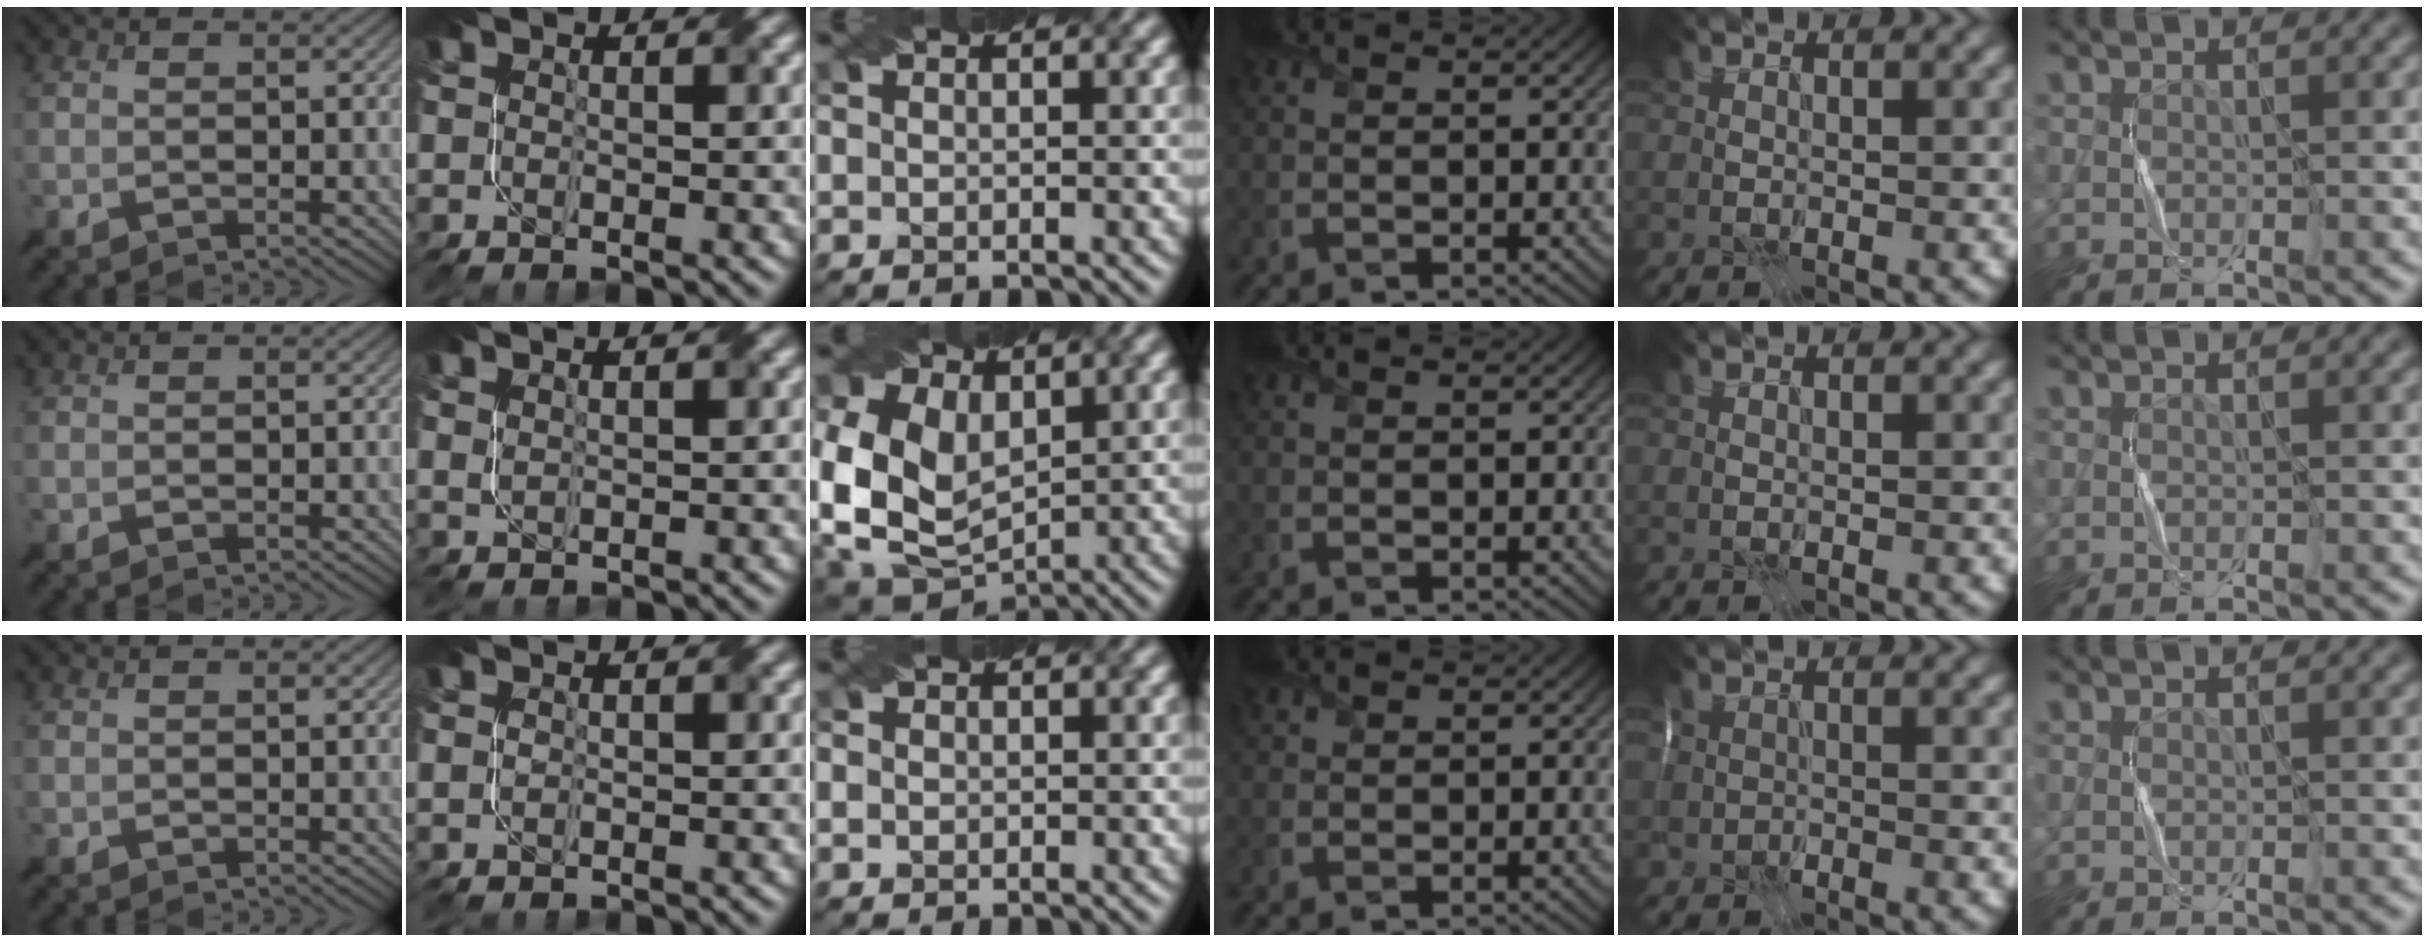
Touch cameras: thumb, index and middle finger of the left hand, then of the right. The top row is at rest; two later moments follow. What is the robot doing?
{"motion": "fold", "object": "coffee filter"}